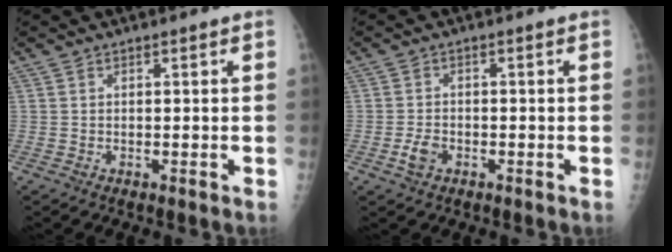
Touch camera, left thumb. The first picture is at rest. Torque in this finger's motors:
{"motor_torque": [-0.16, 0.18, 0.17, -0.21, 0.00]}